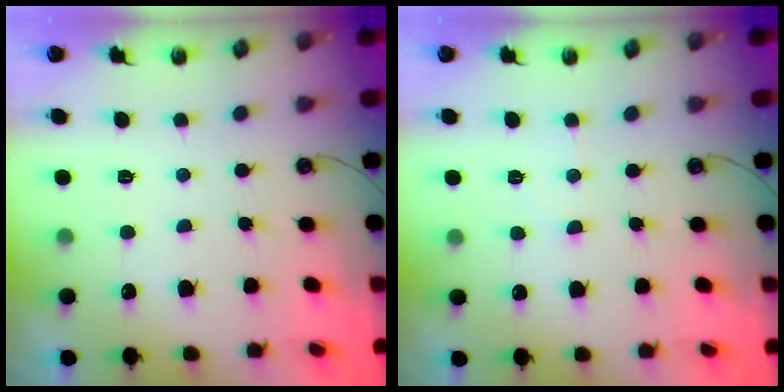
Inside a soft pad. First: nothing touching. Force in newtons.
{"total": 5.2, "press": 5.2, "slide": 0.8}